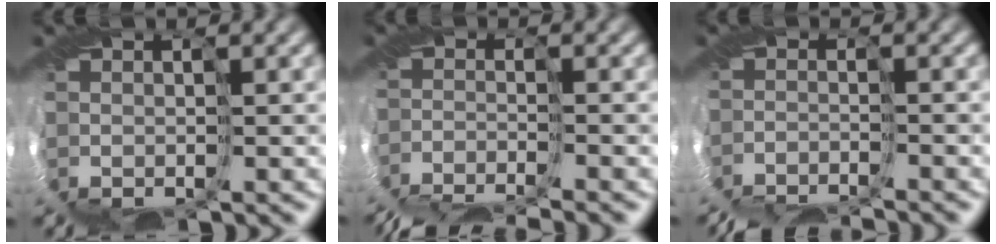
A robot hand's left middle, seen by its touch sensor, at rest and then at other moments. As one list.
[{"total": 9.0, "force": [-9.0, 0.0, 0.8], "torque": [-0.031, -0.034, -0.126]}, {"total": 8.0, "force": [-8.0, -0.6, -0.5], "torque": [-0.011, -0.028, -0.109]}]